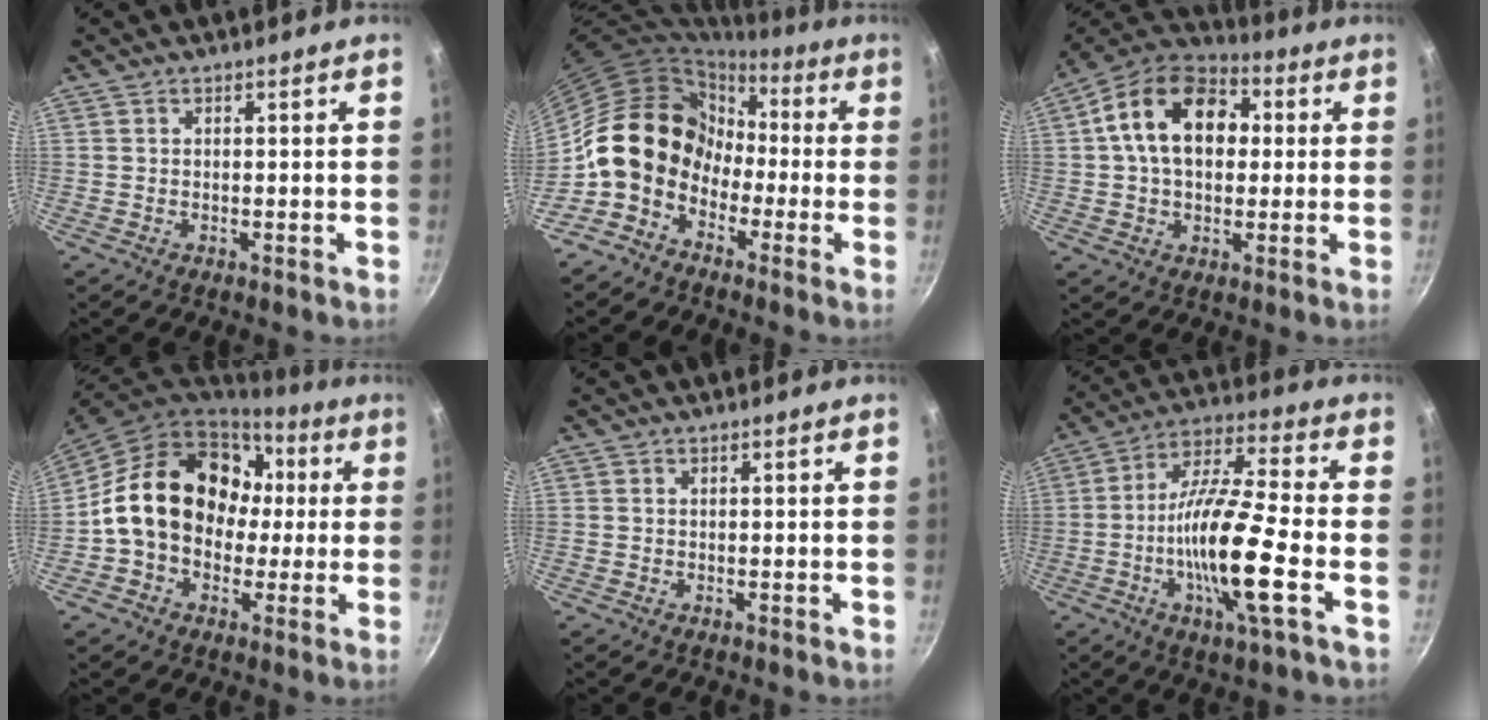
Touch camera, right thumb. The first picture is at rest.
{"total": 12.7, "force": [-2.6, 10.5, 6.6], "torque": [-0.058, 0.041, -0.059]}
{"total": 17.5, "force": [2.9, 12.1, 12.3], "torque": [-0.175, 0.029, 0.030]}
{"total": 20.5, "force": [1.6, 16.2, 12.4], "torque": [-0.178, 0.049, 0.026]}
{"total": 0.0}
{"total": 16.8, "force": [-4.2, 2.7, 16.1], "torque": [-0.296, 0.025, -0.095]}